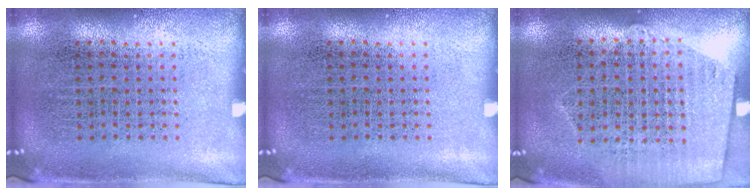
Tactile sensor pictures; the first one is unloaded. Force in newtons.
{"total": 0.0}
{"total": 1.2, "press": 1.1, "slide": 0.6}